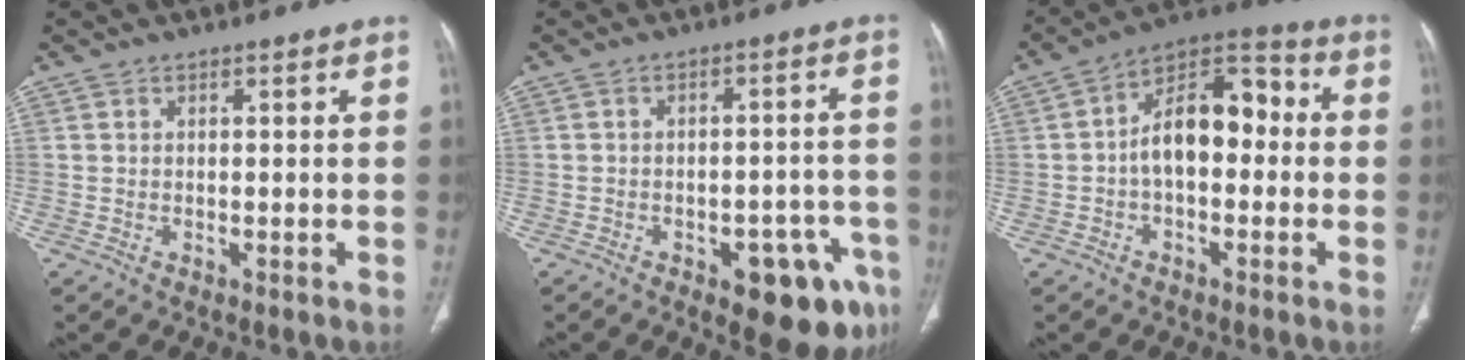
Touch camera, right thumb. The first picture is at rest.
{"total": 13.0, "force": [-6.6, 5.7, 9.6], "torque": [-0.078, 0.037, -0.076]}
{"total": 12.9, "force": [-0.4, 7.6, 10.4], "torque": [-0.139, 0.045, -0.020]}